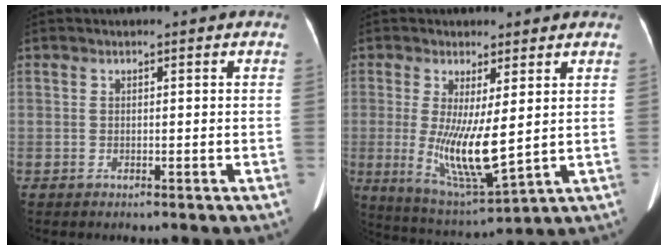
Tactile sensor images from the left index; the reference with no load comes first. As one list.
[{"total": 9.8, "force": [0.1, 1.7, 9.7], "torque": [-0.188, -0.036, 0.015]}]